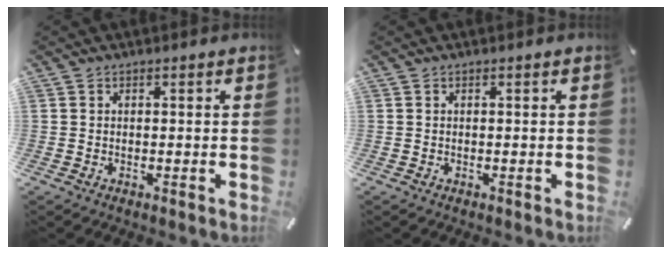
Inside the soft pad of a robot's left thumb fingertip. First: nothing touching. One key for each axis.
{"total": 0.0}